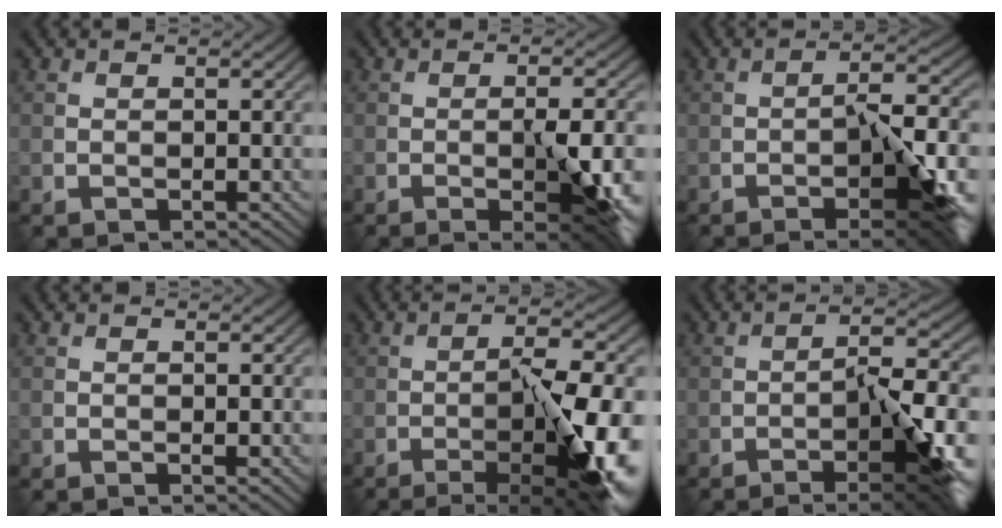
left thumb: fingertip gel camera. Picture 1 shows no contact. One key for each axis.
{"total": 7.4, "fx": -2.0, "fy": 1.8, "fz": 6.9, "tx": -0.111, "ty": -0.008, "tz": -0.023}
{"total": 10.0, "fx": -3.8, "fy": 2.6, "fz": 8.9, "tx": -0.134, "ty": -0.003, "tz": -0.055}
{"total": 0.0}
{"total": 14.3, "fx": -5.0, "fy": 4.1, "fz": 12.7, "tx": -0.170, "ty": 0.003, "tz": -0.071}
{"total": 10.5, "fx": -4.4, "fy": 2.3, "fz": 9.3, "tx": -0.139, "ty": 0.000, "tz": -0.062}